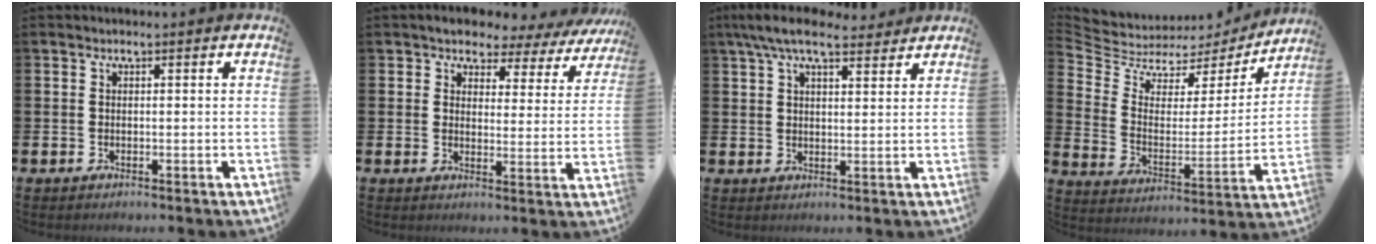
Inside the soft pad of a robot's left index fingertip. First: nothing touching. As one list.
[{"total": 3.2, "force": [2.8, 1.6, 0.4], "torque": [-0.025, -0.028, 0.039]}, {"total": 6.8, "force": [5.7, 1.9, 3.1], "torque": [-0.066, -0.018, 0.103]}, {"total": 6.3, "force": [5.2, 3.3, 1.2], "torque": [-0.063, -0.040, 0.086]}]